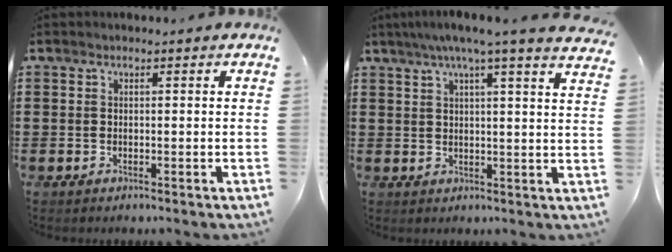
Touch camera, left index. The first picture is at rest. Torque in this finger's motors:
{"motor_torque": [2.14, 0.00, 0.68, 0.17]}